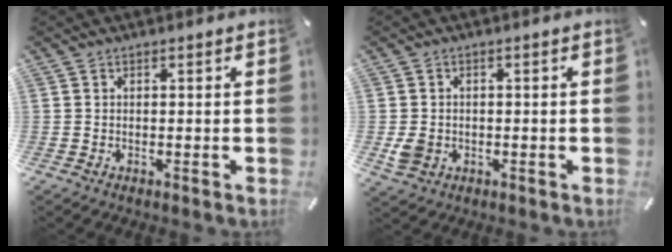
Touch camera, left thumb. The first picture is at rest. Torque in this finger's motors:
{"motor_torque": [-0.09, 0.42, 0.16, -0.11, 0.04]}